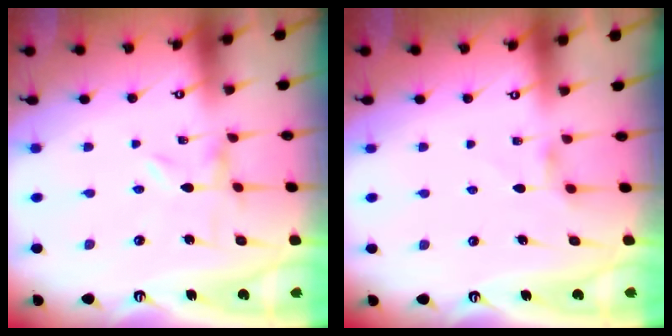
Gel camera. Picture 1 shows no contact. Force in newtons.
{"total": 2.9, "press": 2.9, "slide": 0.4}